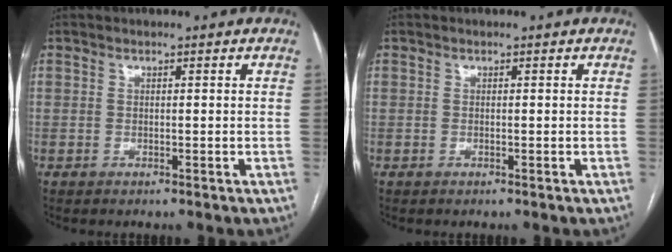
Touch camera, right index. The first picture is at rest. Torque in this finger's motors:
{"motor_torque": [0.11, 0.10, 0.09, 0.00]}